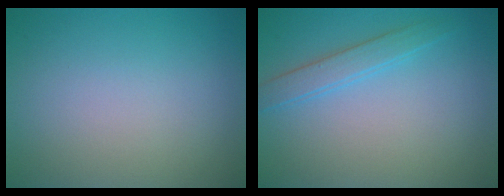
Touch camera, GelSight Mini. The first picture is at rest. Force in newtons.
{"total": 2.1, "press": 2.1, "slide": 0.1}